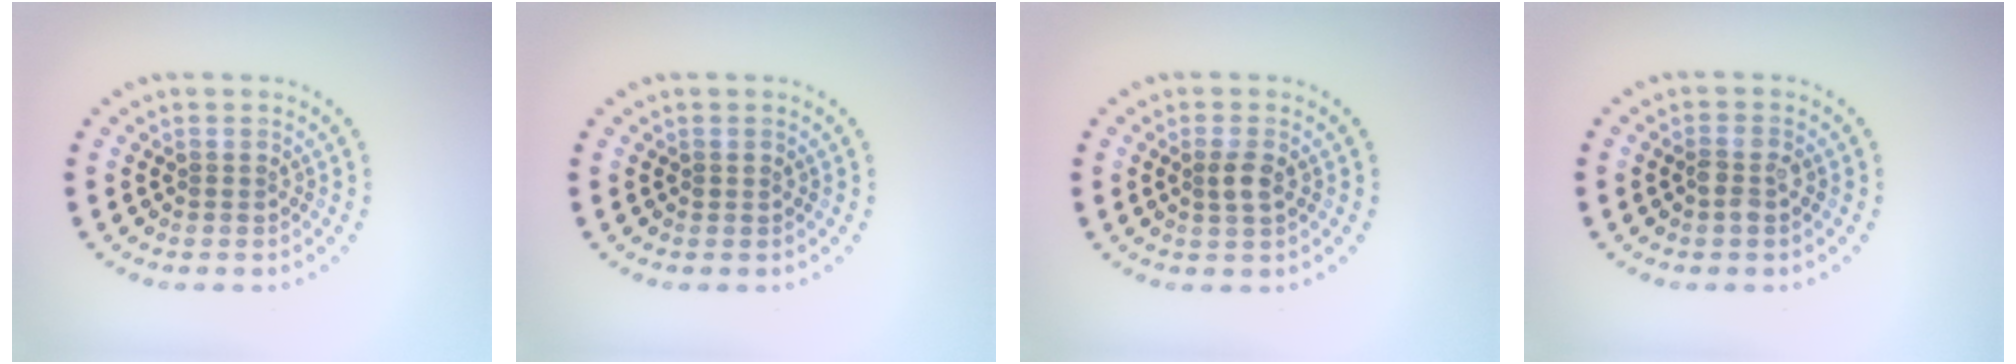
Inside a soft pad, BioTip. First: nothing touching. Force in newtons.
{"total": 0.7, "press": 0.7, "slide": 0.0}
{"total": 1.8, "press": 1.7, "slide": 0.6}
{"total": 1.8, "press": 1.8, "slide": 0.3}